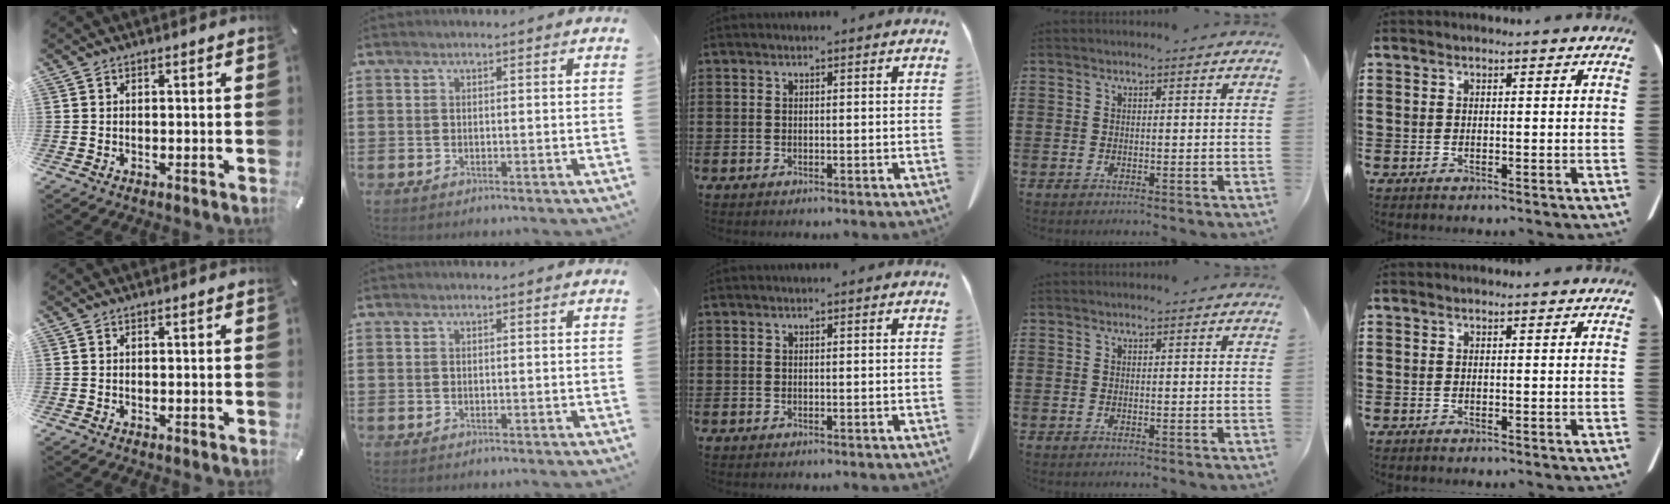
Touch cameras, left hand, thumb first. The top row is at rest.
{}